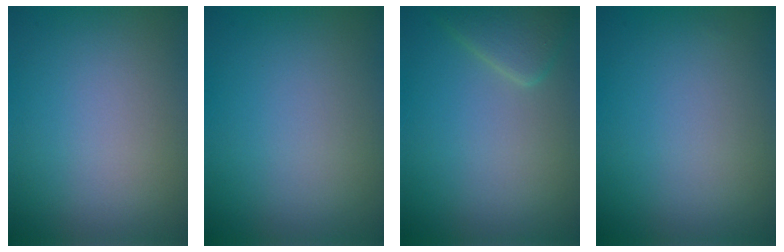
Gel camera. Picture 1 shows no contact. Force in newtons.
{"total": 0.0}
{"total": 2.2, "press": 2.2, "slide": 0.2}
{"total": 0.0}